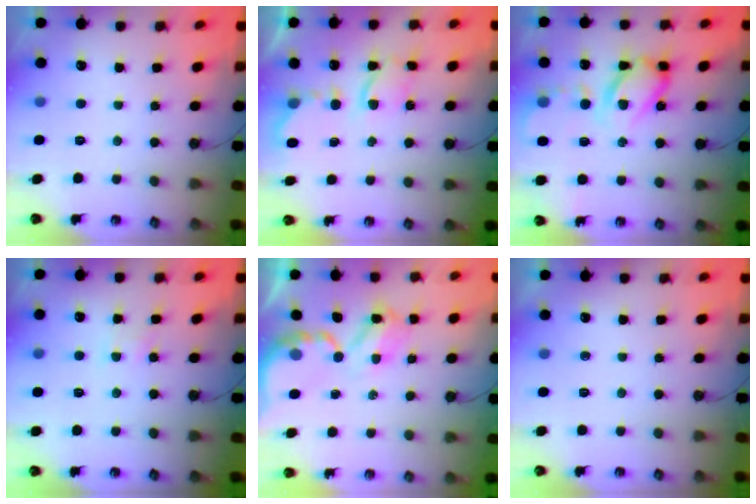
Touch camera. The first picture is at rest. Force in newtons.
{"total": 6.0, "press": 6.0, "slide": 0.4}
{"total": 14.9, "press": 14.8, "slide": 1.4}
{"total": 4.0, "press": 4.0, "slide": 0.4}
{"total": 5.3, "press": 5.3, "slide": 0.4}
{"total": 0.0}